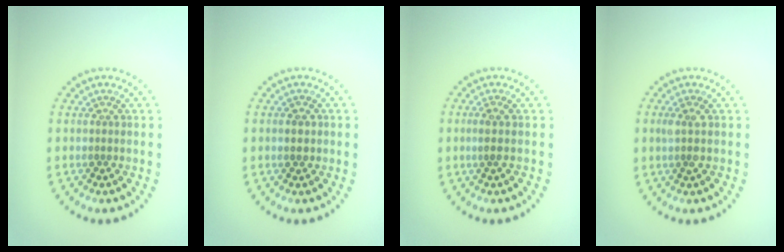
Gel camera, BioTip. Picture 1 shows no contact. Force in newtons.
{"total": 1.9, "press": 1.9, "slide": 0.1}
{"total": 0.9, "press": 0.6, "slide": 0.6}
{"total": 1.3, "press": 1.2, "slide": 0.6}